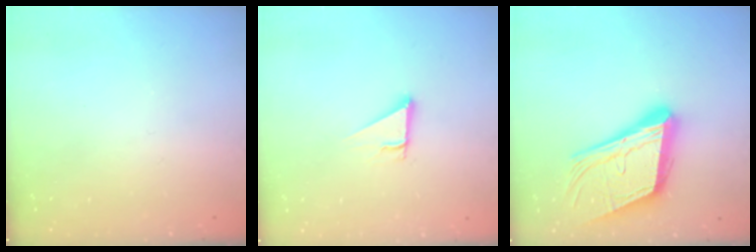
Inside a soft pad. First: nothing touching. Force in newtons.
{"total": 2.5, "press": 2.5, "slide": 0.2}
{"total": 20.7, "press": 20.5, "slide": 3.2}